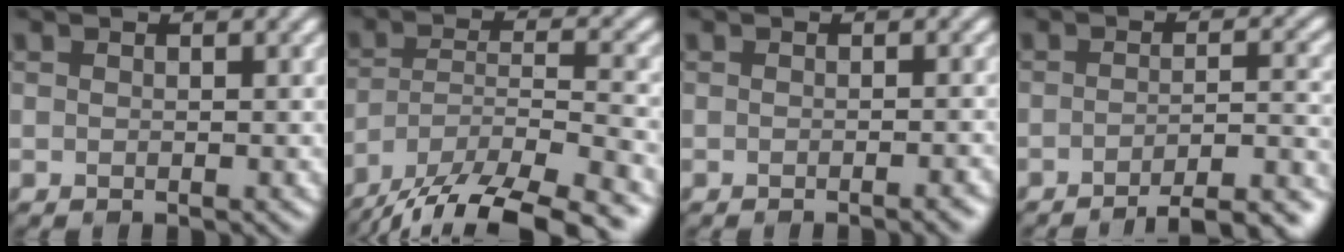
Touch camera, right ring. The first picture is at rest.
{"total": 13.8, "force": [-11.7, 3.6, 6.4], "torque": [-0.112, -0.022, -0.178]}
{"total": 2.0, "force": [-0.9, 0.6, 1.7], "torque": [-0.007, 0.000, -0.014]}
{"total": 8.6, "force": [-6.7, 2.1, 4.9], "torque": [-0.048, 0.006, -0.076]}